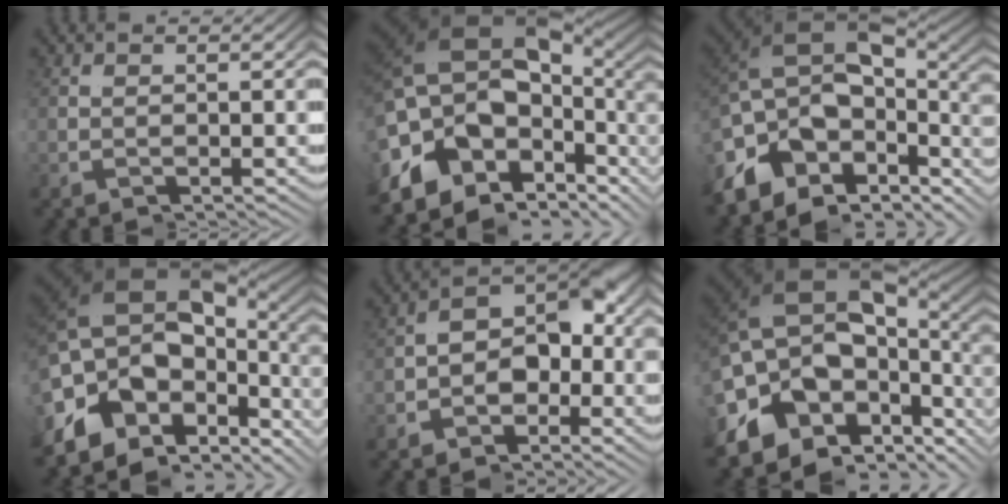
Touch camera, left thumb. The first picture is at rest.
{"total": 14.8, "force": [2.1, 8.3, 12.1], "torque": [-0.200, 0.026, 0.007]}
{"total": 12.4, "force": [1.2, 5.9, 10.8], "torque": [-0.180, 0.023, 0.005]}
{"total": 13.5, "force": [1.9, 7.2, 11.3], "torque": [-0.187, 0.021, 0.007]}
{"total": 5.5, "force": [-1.7, 3.6, 3.8], "torque": [-0.065, 0.013, -0.046]}
{"total": 14.3, "force": [0.7, 8.6, 11.4], "torque": [-0.202, 0.007, -0.005]}